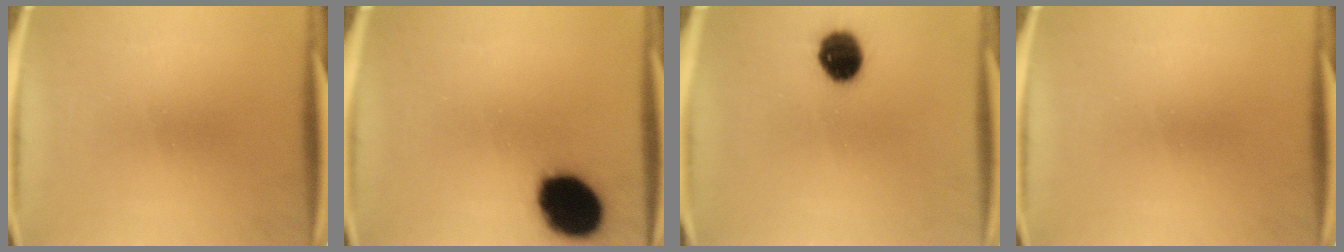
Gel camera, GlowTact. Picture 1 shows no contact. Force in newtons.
{"total": 17.8}
{"total": 9.4}
{"total": 0.0}